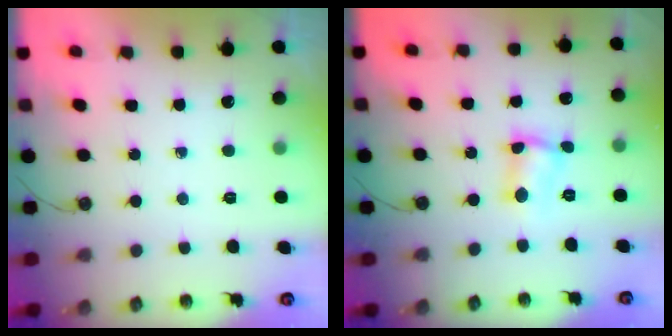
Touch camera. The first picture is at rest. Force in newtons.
{"total": 4.5, "press": 4.2, "slide": 1.6}